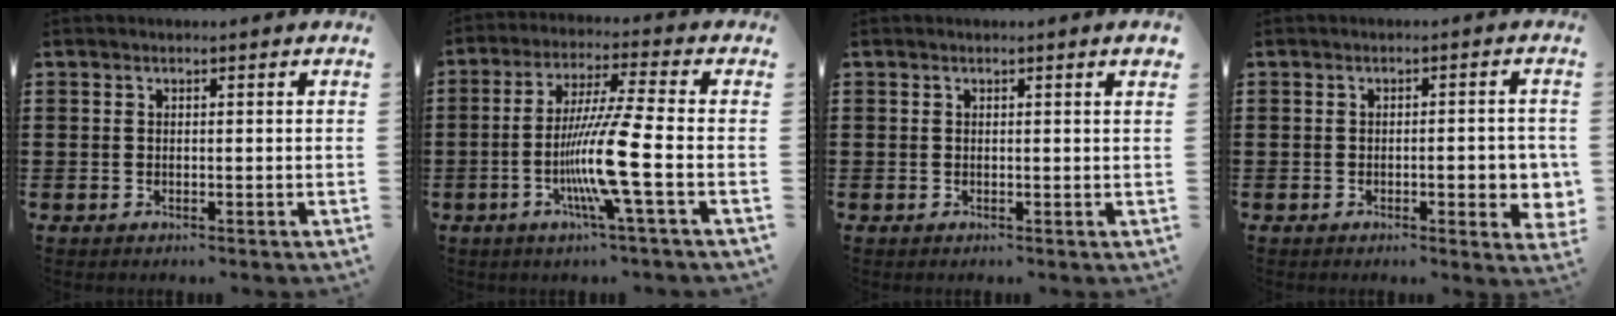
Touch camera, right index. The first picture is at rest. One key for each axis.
{"total": 10.6, "fx": -3.2, "fy": -0.6, "fz": 10.1, "tx": -0.206, "ty": -0.019, "tz": -0.070}
{"total": 0.6, "fx": 0.4, "fy": -0.1, "fz": 0.5, "tx": -0.008, "ty": 0.000, "tz": 0.006}
{"total": 4.7, "fx": -0.8, "fy": 1.2, "fz": 4.4, "tx": -0.056, "ty": -0.004, "tz": -0.016}